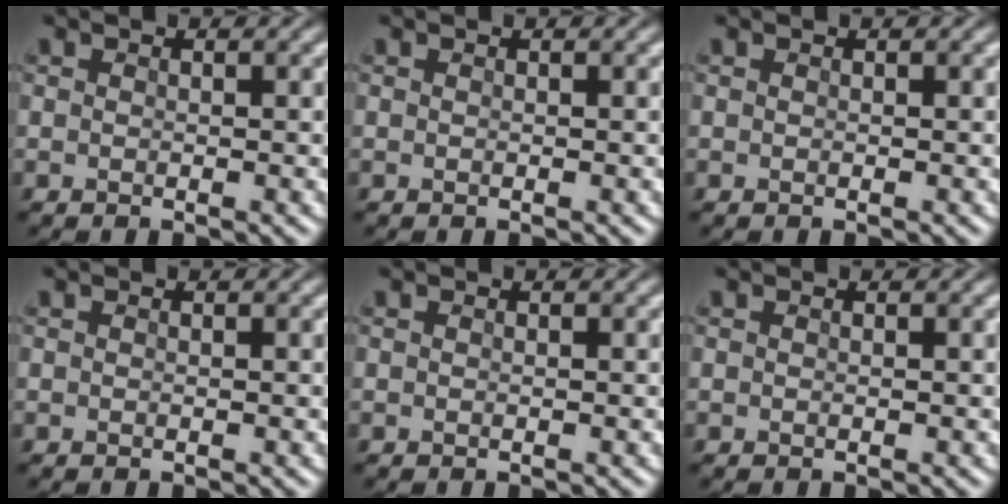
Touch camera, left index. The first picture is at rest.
{"total": 0.0}
{"total": 0.0}
{"total": 0.0}
{"total": 0.0}
{"total": 0.0}